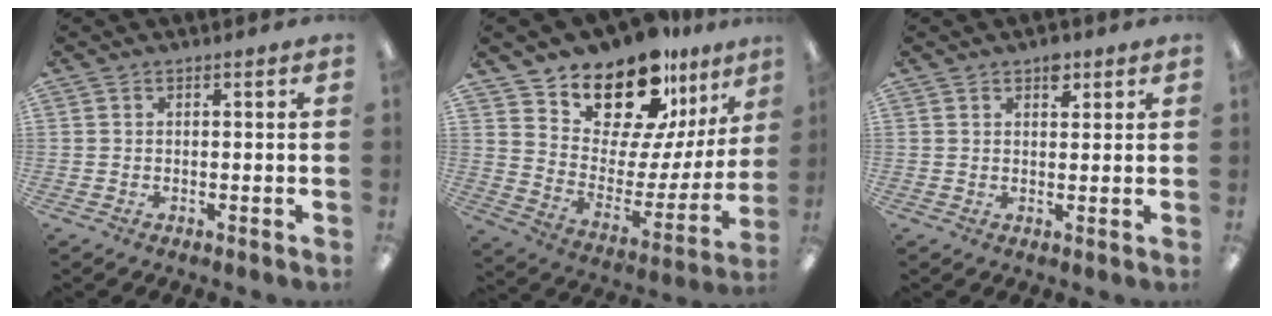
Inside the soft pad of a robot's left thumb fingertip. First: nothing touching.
{"total": 18.6, "force": [15.8, 6.9, 6.9], "torque": [-0.129, -0.125, 0.279]}
{"total": 3.6, "force": [2.3, 2.0, 1.9], "torque": [-0.008, -0.009, 0.034]}